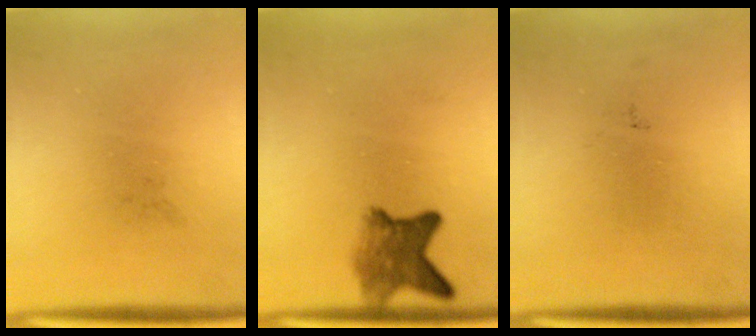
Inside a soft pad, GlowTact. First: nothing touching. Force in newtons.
{"total": 5.0}
{"total": 0.0}